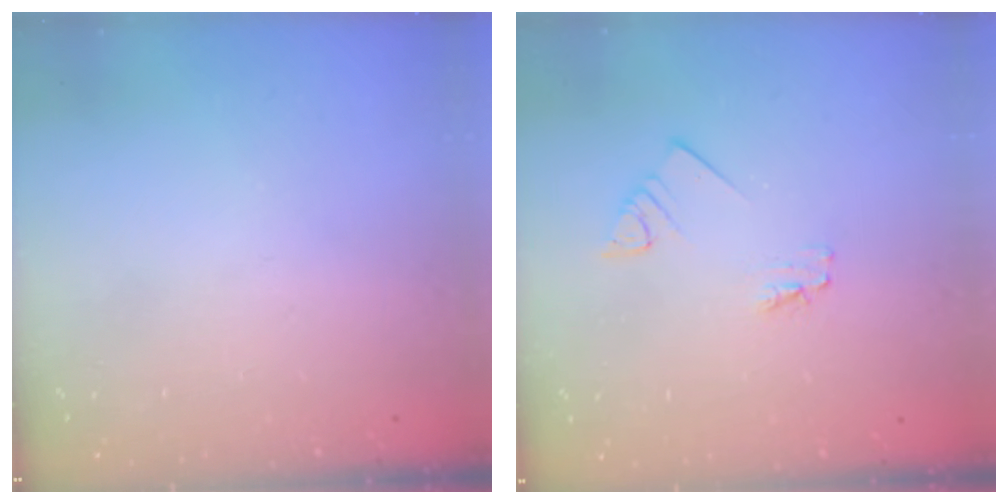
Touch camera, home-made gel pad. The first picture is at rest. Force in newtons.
{"total": 2.4, "press": 2.4, "slide": 0.1}